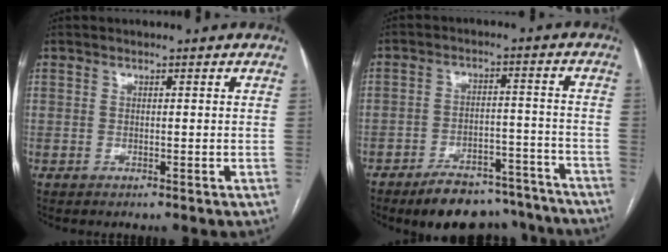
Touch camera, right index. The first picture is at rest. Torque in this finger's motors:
{"motor_torque": [0.77, -1.34, 0.25, 0.09]}